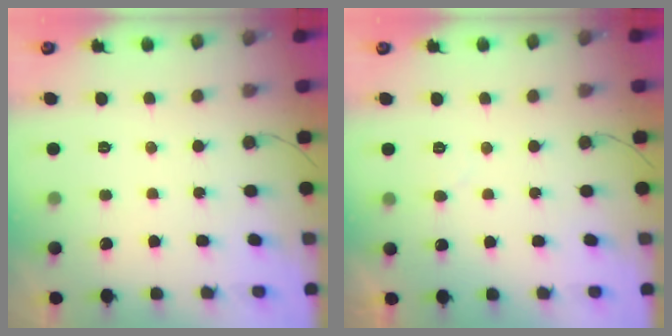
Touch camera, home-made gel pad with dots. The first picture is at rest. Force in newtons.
{"total": 3.8, "press": 3.8, "slide": 0.2}